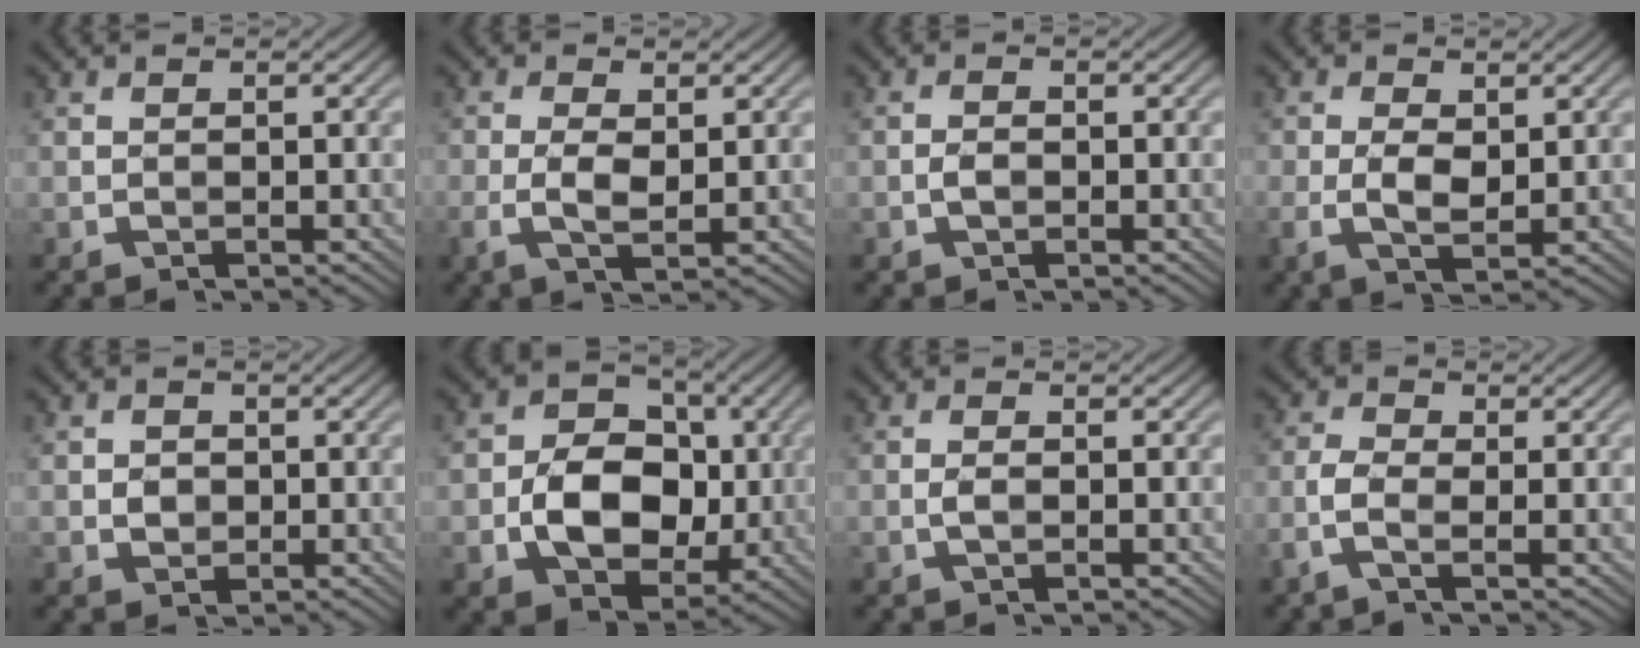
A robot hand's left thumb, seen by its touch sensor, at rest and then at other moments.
{"total": 4.2, "force": [-0.1, 1.8, 3.8], "torque": [-0.089, -0.001, -0.003]}
{"total": 1.6, "force": [-0.6, 0.9, 1.2], "torque": [-0.027, 0.003, -0.014]}
{"total": 4.4, "force": [0.2, 2.2, 3.8], "torque": [-0.085, -0.001, 0.004]}
{"total": 1.9, "force": [-0.3, 1.7, 0.8], "torque": [-0.022, -0.002, -0.009]}
{"total": 9.8, "force": [-1.3, 7.3, 6.3], "torque": [-0.121, -0.002, -0.028]}
{"total": 1.5, "force": [-0.4, 0.5, 1.3], "torque": [-0.033, 0.003, -0.010]}
{"total": 3.0, "force": [-1.1, 1.2, 2.6], "torque": [-0.072, 0.006, -0.031]}